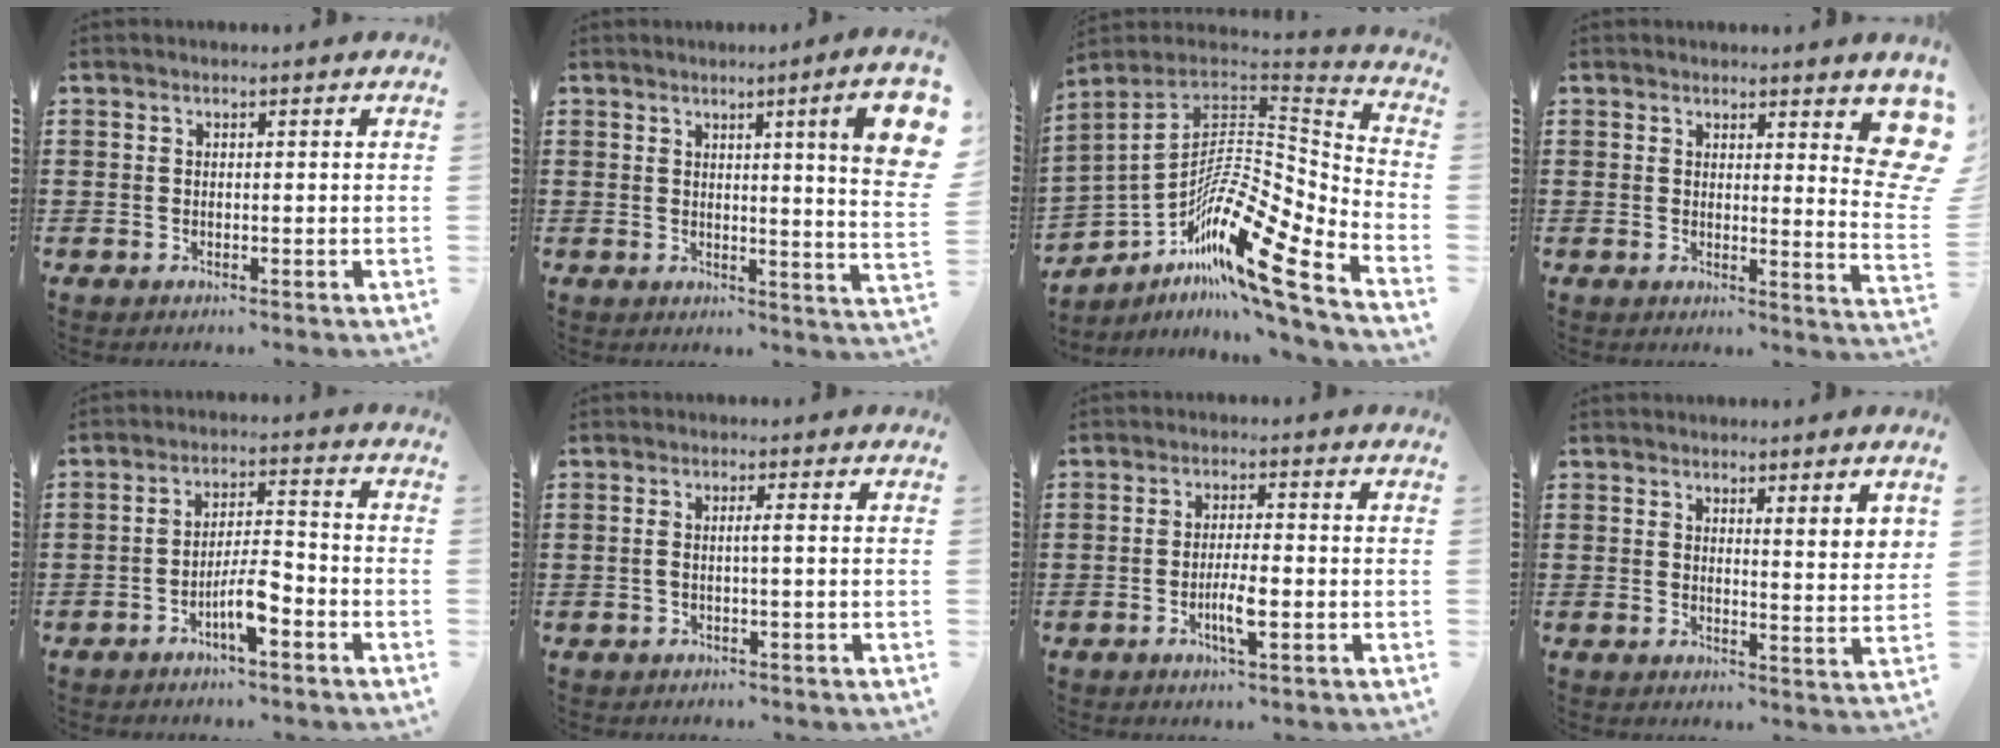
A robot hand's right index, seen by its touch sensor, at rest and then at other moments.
{"total": 8.1, "force": [3.2, 0.1, 7.5], "torque": [-0.114, -0.017, 0.046]}
{"total": 15.7, "force": [-8.8, 4.1, 12.4], "torque": [-0.228, -0.014, -0.169]}
{"total": 4.8, "force": [3.4, 0.9, 3.4], "torque": [-0.046, -0.013, 0.056]}
{"total": 6.2, "force": [-3.2, 1.6, 5.1], "torque": [-0.098, 0.004, -0.059]}
{"total": 1.7, "force": [-0.3, -0.2, 1.6], "torque": [-0.031, -0.001, -0.008]}
{"total": 4.4, "force": [-1.6, 0.7, 4.0], "torque": [-0.073, -0.002, -0.029]}
{"total": 2.2, "force": [2.0, -0.4, 1.0], "torque": [-0.027, -0.003, 0.035]}